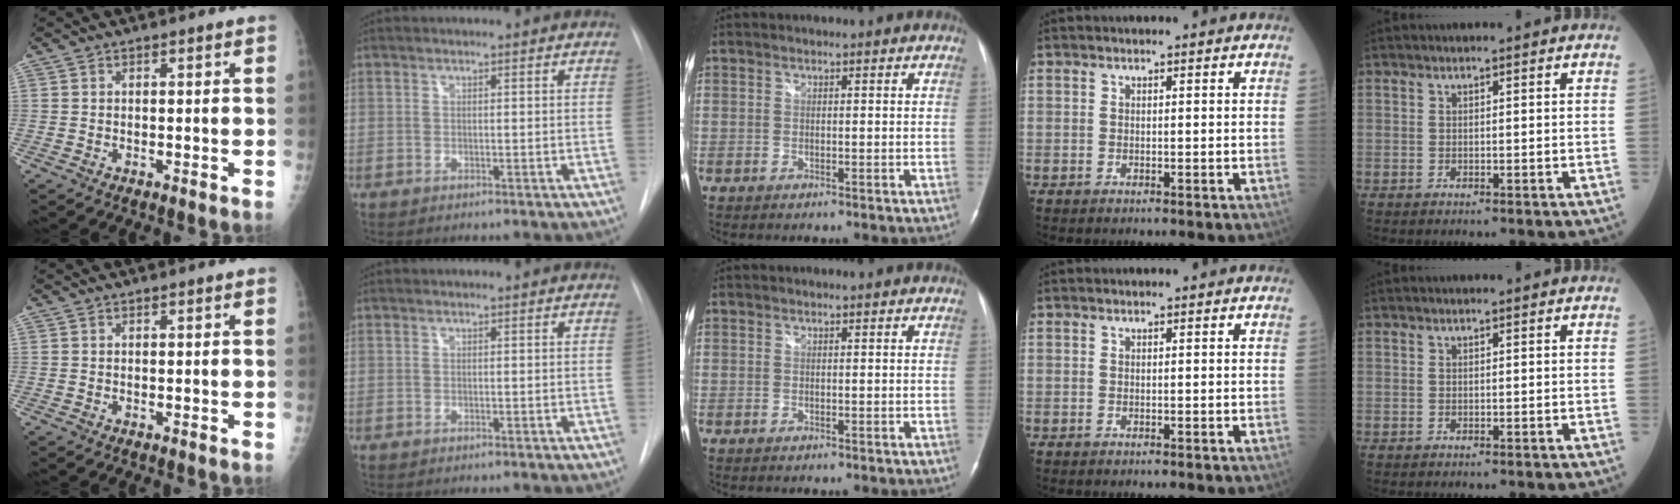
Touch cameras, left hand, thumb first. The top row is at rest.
{}